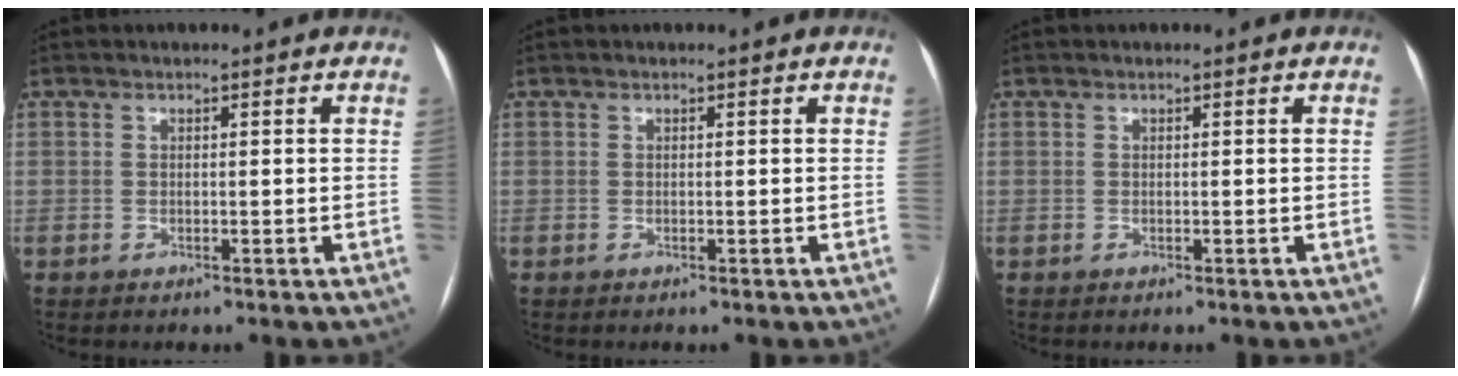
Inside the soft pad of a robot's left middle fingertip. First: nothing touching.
{"total": 0.0}
{"total": 0.0}